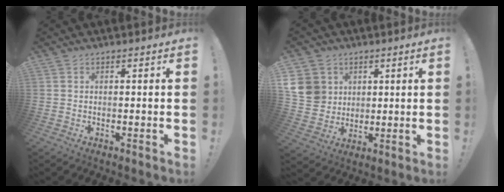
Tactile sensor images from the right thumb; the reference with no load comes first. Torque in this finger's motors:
{"motor_torque": [0.25, 1.34, -0.30, 0.32, 0.00]}